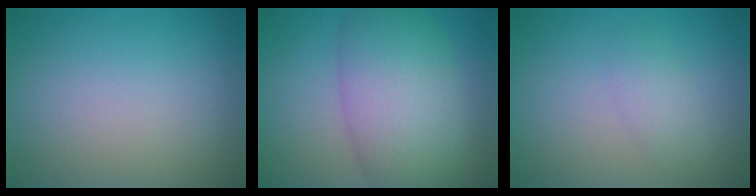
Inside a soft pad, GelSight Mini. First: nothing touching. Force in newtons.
{"total": 8.7, "press": 8.7, "slide": 0.5}
{"total": 1.7, "press": 1.7, "slide": 0.1}